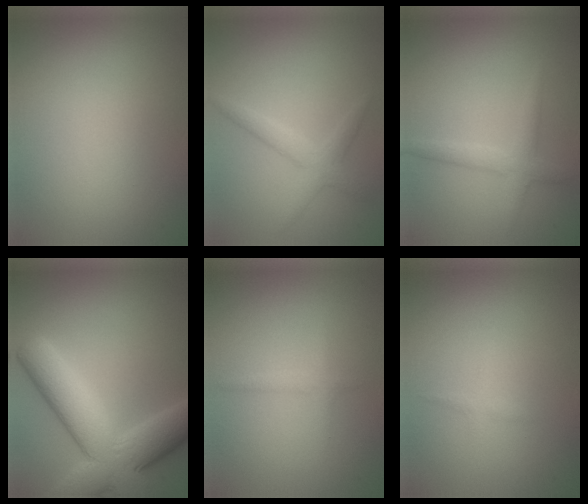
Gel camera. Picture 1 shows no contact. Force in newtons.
{"total": 2.3, "press": 2.3, "slide": 0.2}
{"total": 2.3, "press": 2.3, "slide": 0.1}
{"total": 10.1, "press": 10.0, "slide": 0.6}
{"total": 1.0, "press": 1.0, "slide": 0.1}
{"total": 0.8, "press": 0.8, "slide": 0.1}